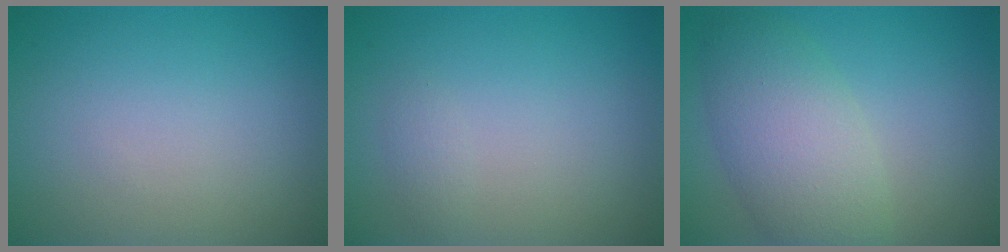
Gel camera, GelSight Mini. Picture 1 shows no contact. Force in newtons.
{"total": 0.7, "press": 0.7, "slide": 0.1}
{"total": 6.1, "press": 6.0, "slide": 0.3}